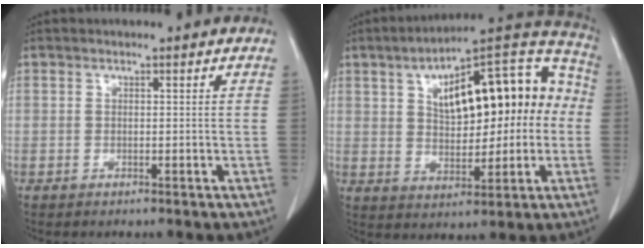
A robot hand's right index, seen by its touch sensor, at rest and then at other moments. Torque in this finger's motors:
{"motor_torque": [1.49, 0.65, 0.77, 0.21]}